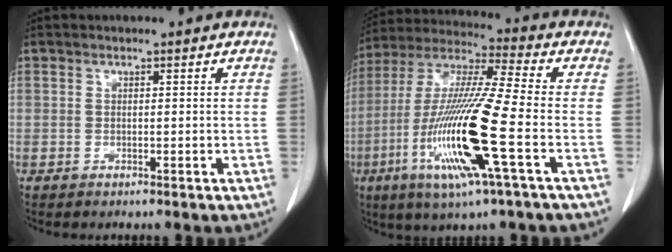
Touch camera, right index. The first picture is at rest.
{"total": 18.5, "force": [-5.7, 0.3, 17.6], "torque": [-0.371, -0.023, -0.114]}